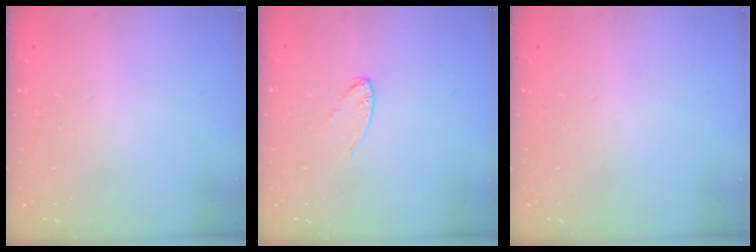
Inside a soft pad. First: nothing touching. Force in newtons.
{"total": 6.7, "press": 6.7, "slide": 0.5}
{"total": 0.0}